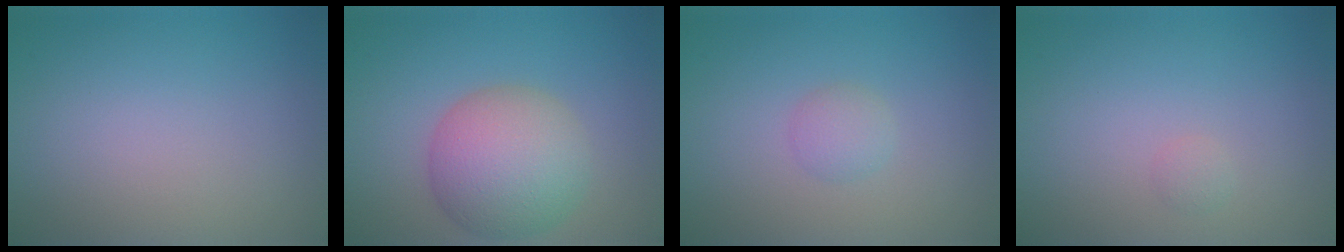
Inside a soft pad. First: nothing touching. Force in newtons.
{"total": 7.1, "press": 7.1, "slide": 0.3}
{"total": 1.4, "press": 1.4, "slide": 0.0}
{"total": 0.6, "press": 0.6, "slide": 0.1}